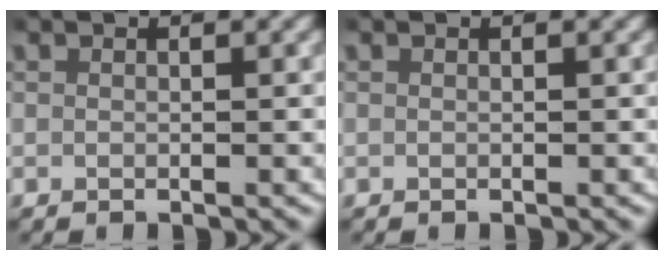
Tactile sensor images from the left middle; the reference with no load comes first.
{"total": 0.0}